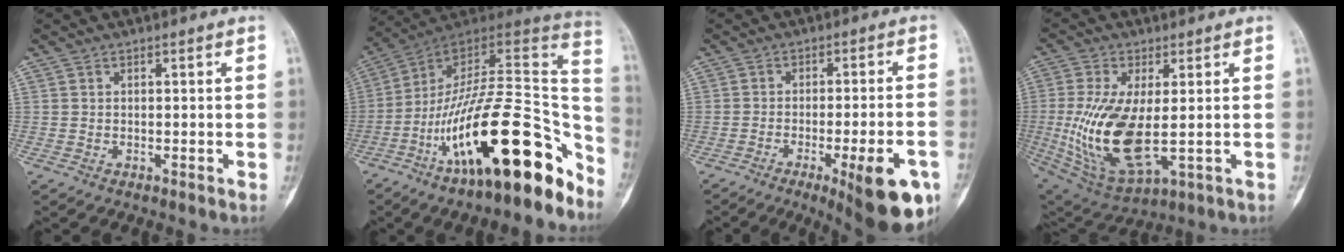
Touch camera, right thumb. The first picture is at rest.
{"total": 27.4, "force": [-14.1, 9.0, 21.7], "torque": [-0.283, 0.092, -0.229]}
{"total": 15.7, "force": [-7.1, 3.6, 13.6], "torque": [-0.138, 0.018, -0.089]}
{"total": 16.6, "force": [-0.9, 7.3, 14.9], "torque": [-0.309, -0.017, 0.008]}